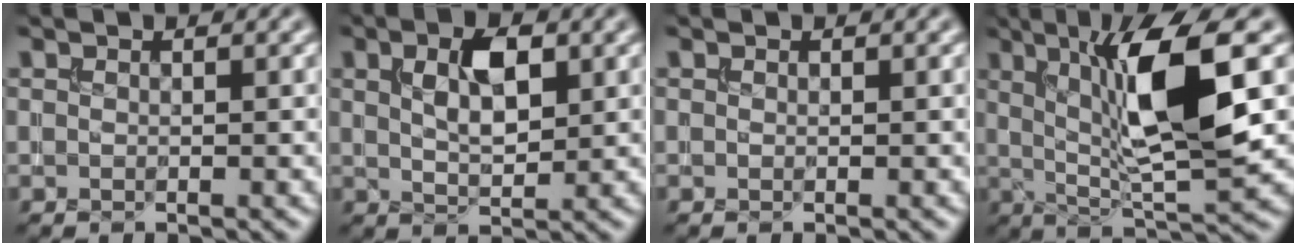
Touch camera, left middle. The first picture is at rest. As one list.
[{"total": 4.3, "force": [1.4, 2.0, 3.5], "torque": [-0.069, 0.002, 0.027]}, {"total": 0.0}, {"total": 9.9, "force": [2.3, 2.2, 9.4], "torque": [-0.157, -0.007, 0.045]}]